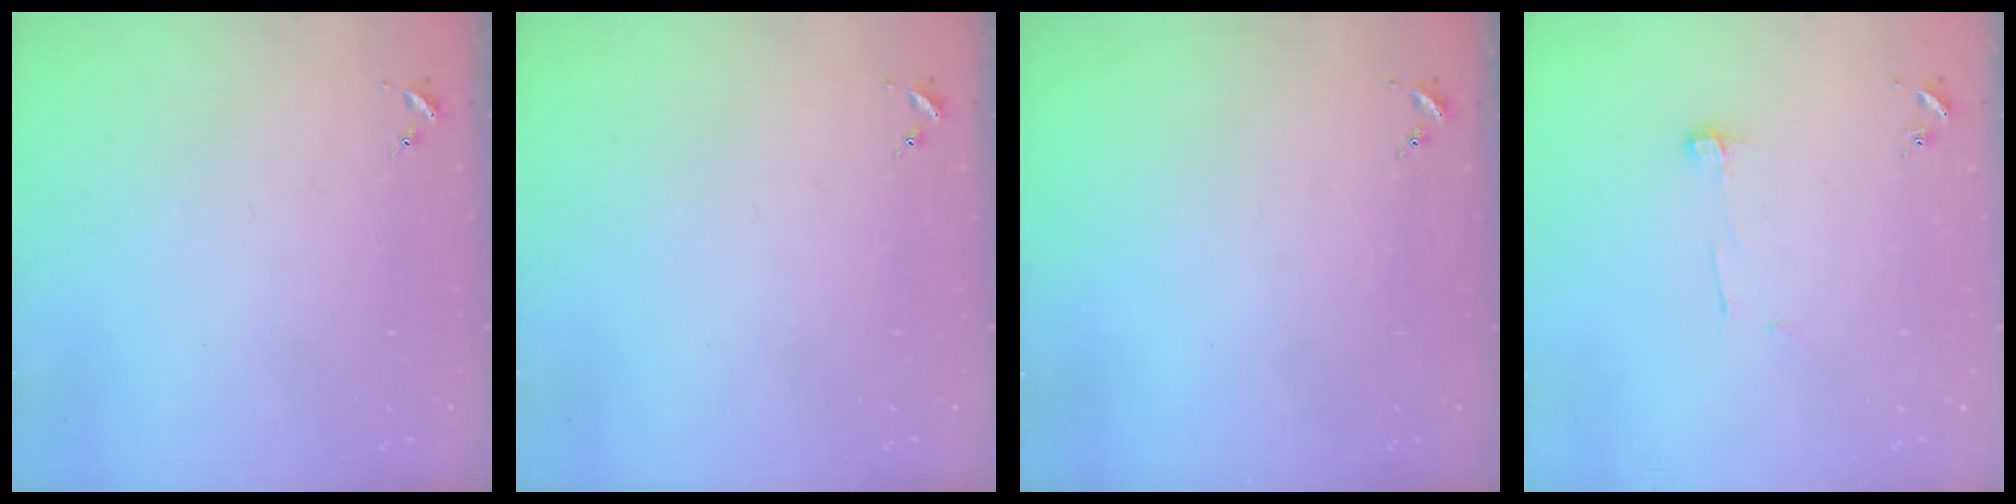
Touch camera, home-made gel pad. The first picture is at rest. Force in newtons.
{"total": 0.0}
{"total": 0.0}
{"total": 4.3, "press": 4.3, "slide": 0.4}